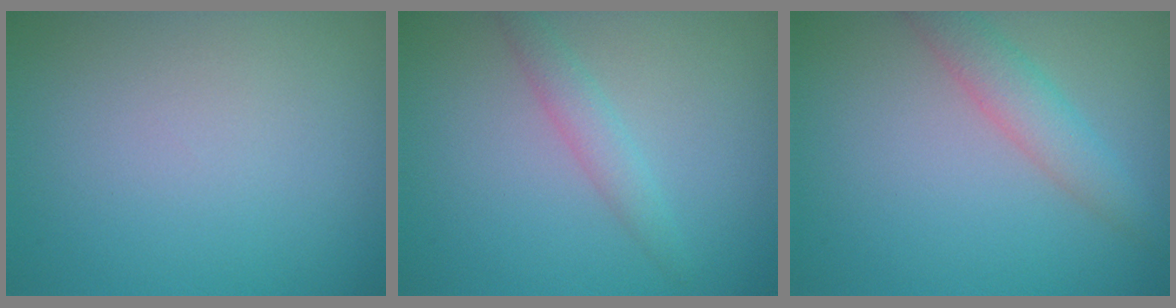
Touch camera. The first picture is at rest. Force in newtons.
{"total": 1.8, "press": 1.8, "slide": 0.1}
{"total": 2.8, "press": 2.8, "slide": 0.1}